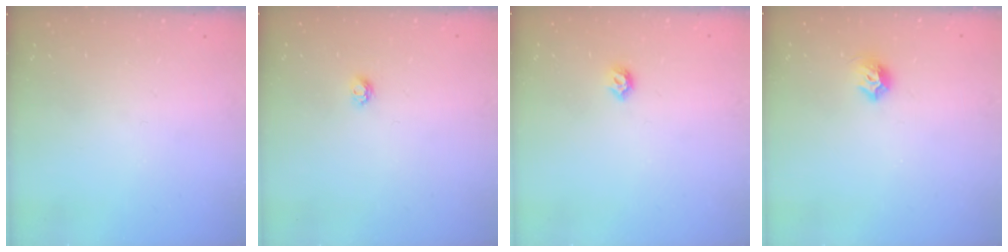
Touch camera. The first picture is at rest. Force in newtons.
{"total": 4.2, "press": 4.1, "slide": 0.4}
{"total": 5.0, "press": 4.9, "slide": 1.1}
{"total": 7.0, "press": 6.9, "slide": 1.3}